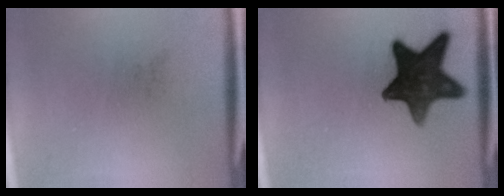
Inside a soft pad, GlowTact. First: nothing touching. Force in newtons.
{"total": 14.5}